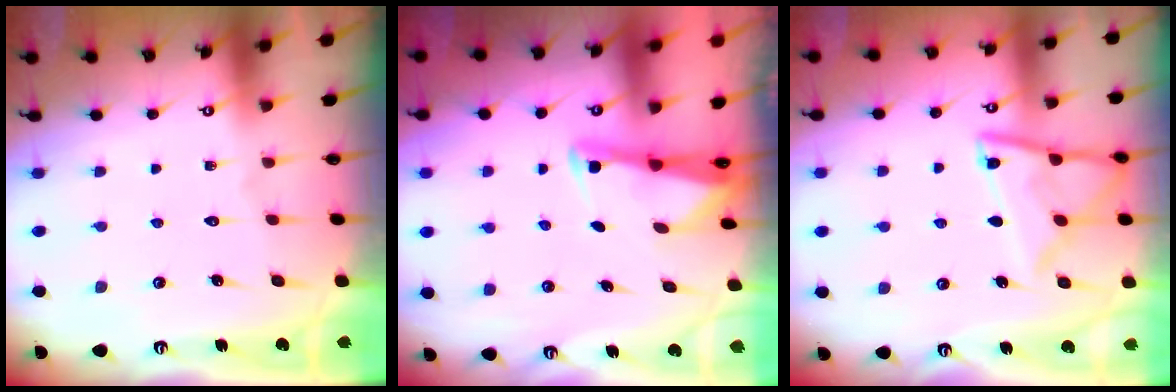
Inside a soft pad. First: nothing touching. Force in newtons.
{"total": 2.5, "press": 2.5, "slide": 0.2}
{"total": 12.9, "press": 12.8, "slide": 1.4}